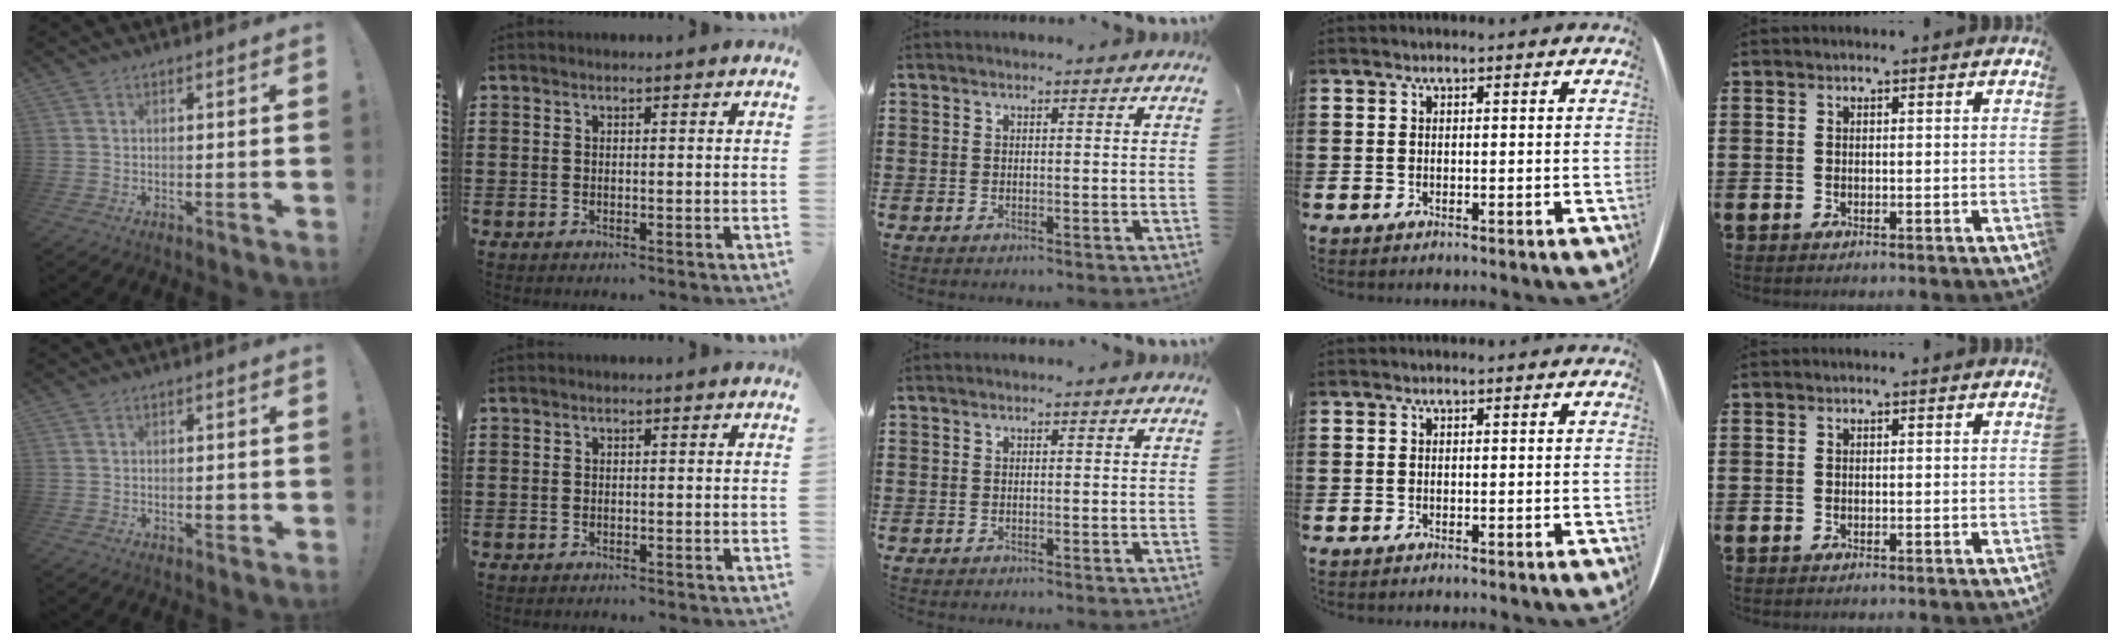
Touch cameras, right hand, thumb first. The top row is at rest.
{"thumb": {"total": 1.9, "force": [-1.0, 1.0, 1.3], "torque": [-0.012, 0.001, -0.017]}, "index": {"total": 0.5, "force": [-0.1, -0.5, -0.2], "torque": [0.008, 0.002, -0.003]}}